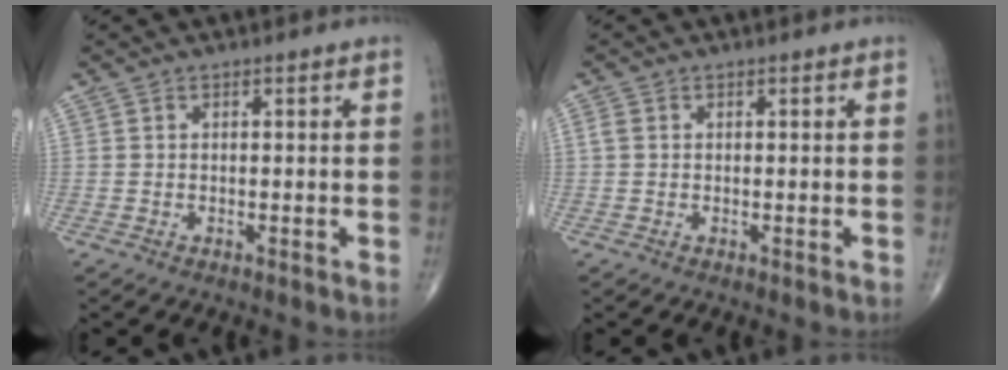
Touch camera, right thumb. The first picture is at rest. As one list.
[{"total": 1.2, "force": [0.2, 0.9, 0.7], "torque": [-0.019, 0.004, 0.004]}]